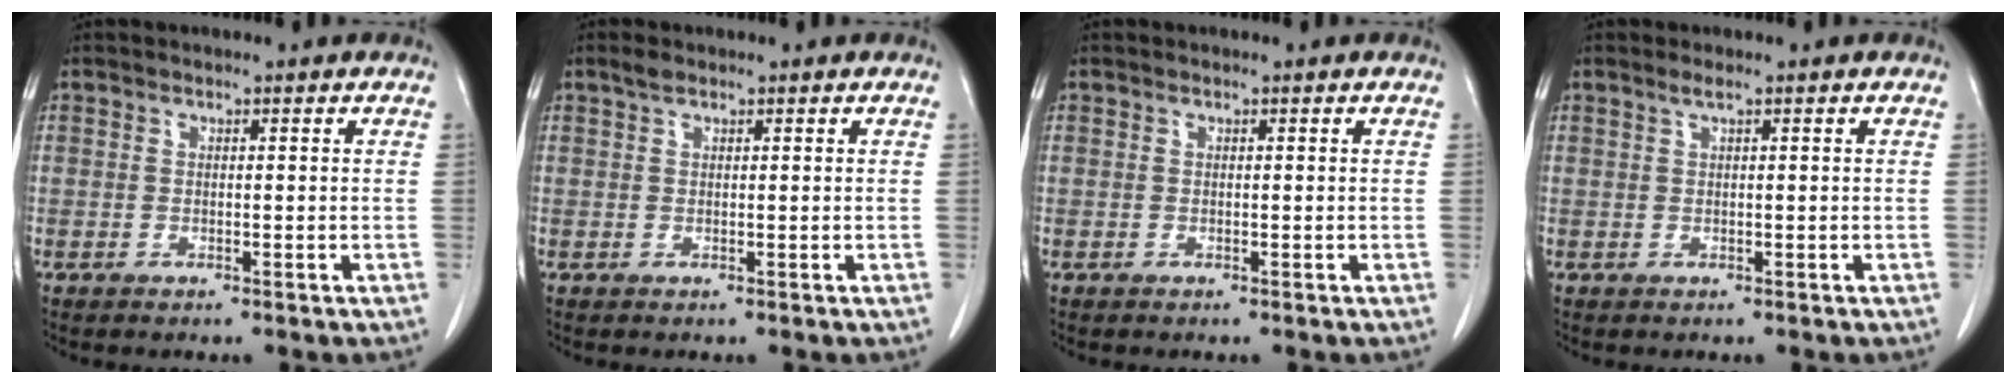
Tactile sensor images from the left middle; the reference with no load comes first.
{"total": 1.1, "force": [0.8, 0.4, 0.6], "torque": [-0.016, 0.009, 0.017]}
{"total": 0.0}
{"total": 0.9, "force": [0.5, -0.1, 0.7], "torque": [-0.020, 0.007, 0.013]}